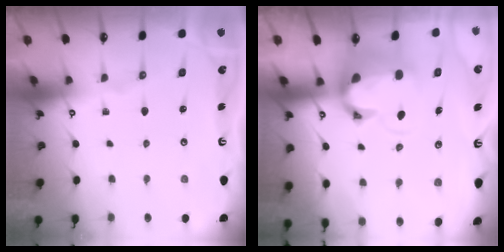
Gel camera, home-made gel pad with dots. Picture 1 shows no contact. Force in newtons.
{"total": 3.2, "press": 2.9, "slide": 1.4}